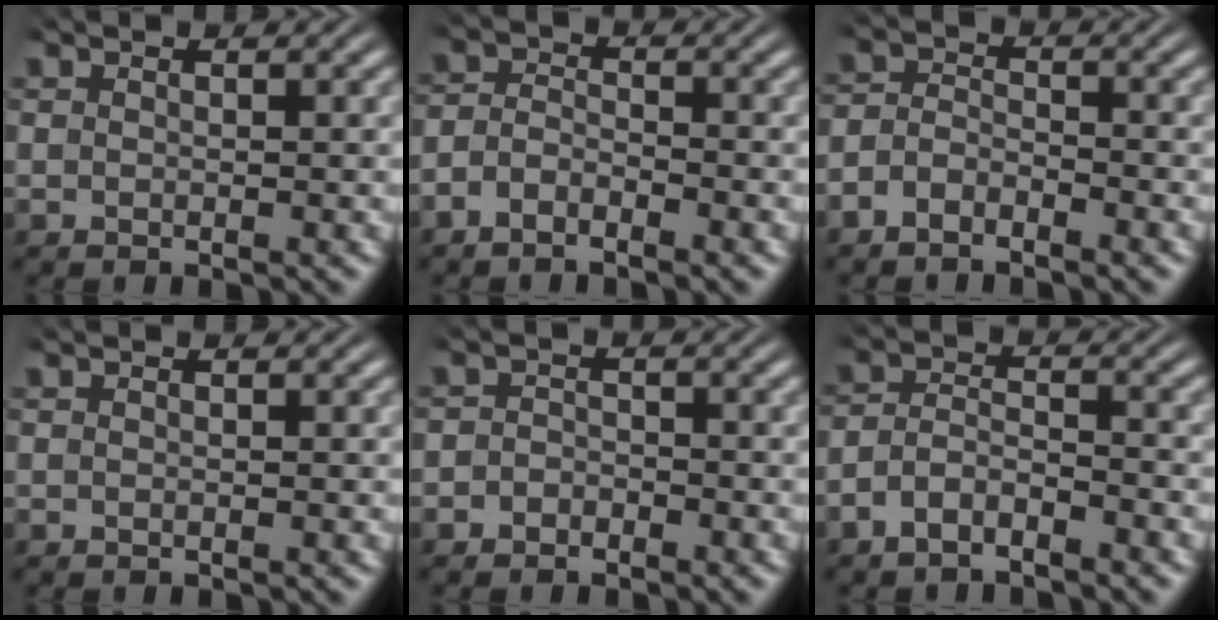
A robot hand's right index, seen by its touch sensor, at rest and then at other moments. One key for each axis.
{"total": 2.7, "fx": -2.2, "fy": 1.5, "fz": 0.8, "tx": -0.018, "ty": -0.010, "tz": -0.040}
{"total": 3.1, "fx": -2.4, "fy": 1.8, "fz": 0.7, "tx": -0.015, "ty": -0.012, "tz": -0.044}
{"total": 0.0}
{"total": 1.9, "fx": -1.6, "fy": 0.9, "fz": -0.3, "tx": 0.010, "ty": -0.012, "tz": -0.028}
{"total": 3.8, "fx": -2.9, "fy": 2.1, "fz": 1.3, "tx": -0.026, "ty": -0.010, "tz": -0.051}